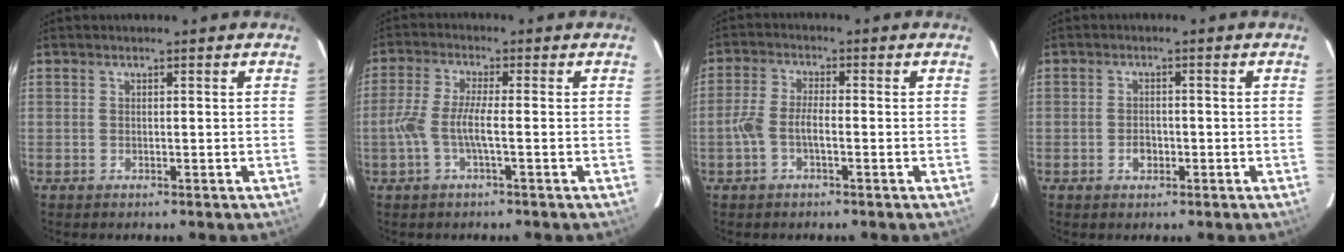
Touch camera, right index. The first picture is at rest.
{"total": 5.8, "force": [-1.6, 0.4, 5.5], "torque": [-0.122, 0.000, -0.031]}
{"total": 4.5, "force": [-1.6, 1.7, 3.9], "torque": [-0.090, 0.009, -0.031]}
{"total": 2.5, "force": [-0.9, 1.9, 1.4], "torque": [-0.025, 0.004, -0.015]}